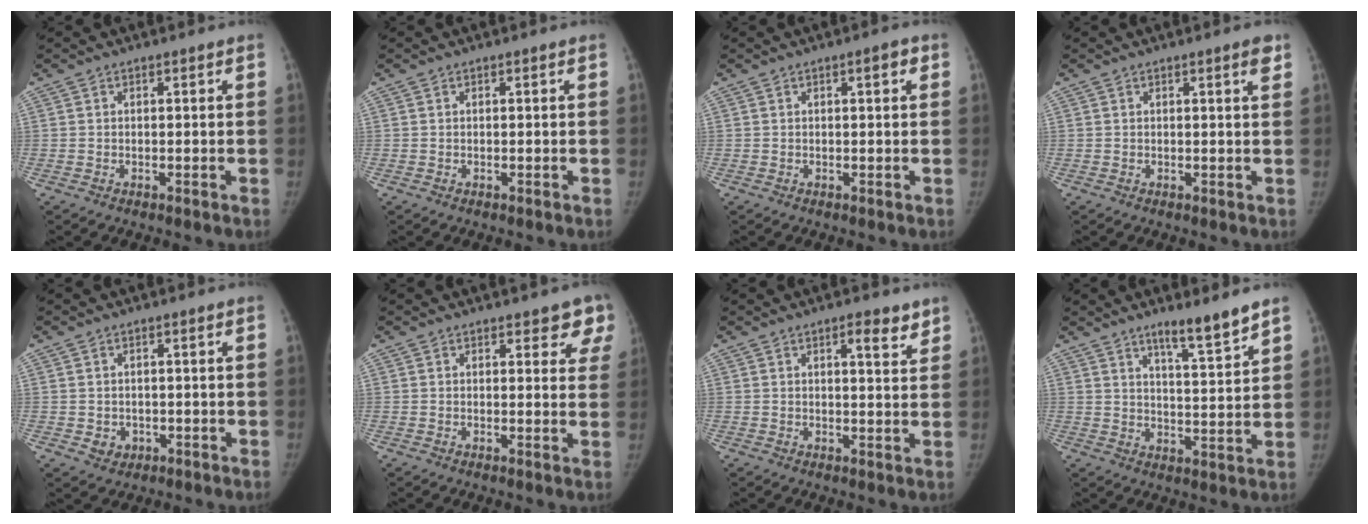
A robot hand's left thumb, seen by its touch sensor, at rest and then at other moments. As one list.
[{"total": 0.0}, {"total": 1.7, "force": [0.6, 0.5, 1.5], "torque": [-0.016, 0.004, 0.005]}, {"total": 1.8, "force": [1.1, 0.1, 1.5], "torque": [-0.021, -0.005, 0.013]}, {"total": 2.6, "force": [-0.6, 2.4, 1.0], "torque": [-0.003, 0.003, 0.001]}, {"total": 5.5, "force": [4.1, 2.6, 2.5], "torque": [0.015, -0.018, 0.034]}, {"total": 4.4, "force": [2.8, 1.3, 3.1], "torque": [-0.033, -0.017, 0.038]}, {"total": 7.9, "force": [6.1, 0.4, 5.1], "torque": [-0.077, -0.049, 0.101]}]